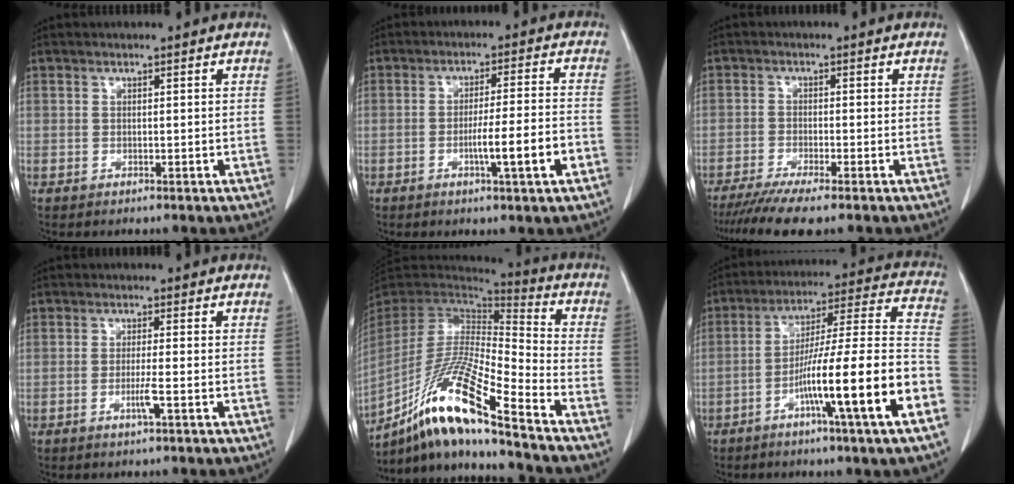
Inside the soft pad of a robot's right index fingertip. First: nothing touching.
{"total": 8.2, "force": [-3.2, -0.5, 7.6], "torque": [-0.116, -0.003, -0.051]}
{"total": 7.6, "force": [-6.1, -0.1, 4.5], "torque": [-0.070, -0.019, -0.096]}
{"total": 2.7, "force": [-1.2, -0.4, 2.4], "torque": [-0.049, -0.005, -0.023]}
{"total": 18.6, "force": [-12.6, 0.2, 13.7], "torque": [-0.283, -0.031, -0.236]}
{"total": 19.7, "force": [-8.1, -0.9, 17.9], "torque": [-0.254, -0.002, -0.135]}